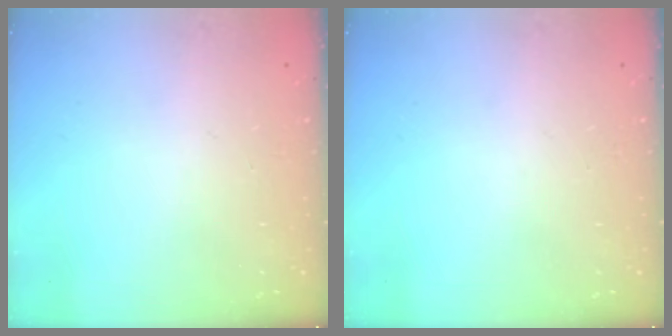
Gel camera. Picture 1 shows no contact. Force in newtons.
{"total": 0.0}